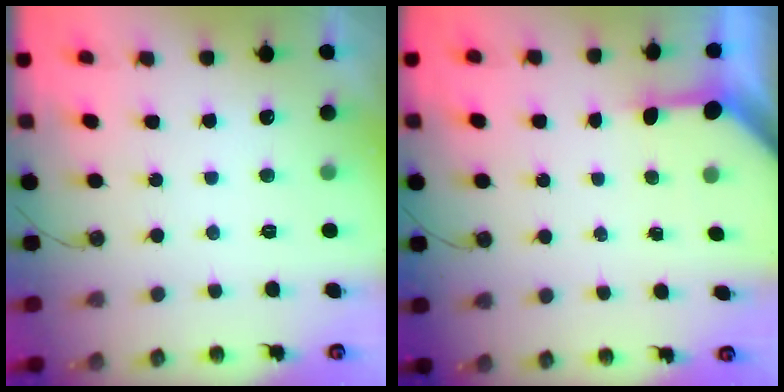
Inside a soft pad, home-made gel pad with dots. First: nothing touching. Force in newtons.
{"total": 3.5, "press": 3.5, "slide": 0.4}